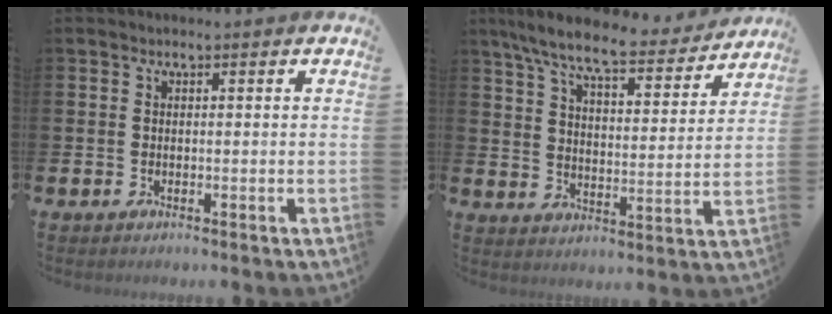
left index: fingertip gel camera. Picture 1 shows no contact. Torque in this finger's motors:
{"motor_torque": [1.14, -1.00, 0.52, 0.21]}